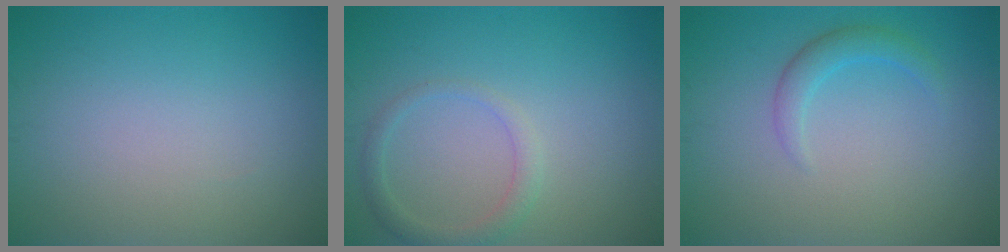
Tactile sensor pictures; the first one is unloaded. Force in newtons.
{"total": 1.9, "press": 1.9, "slide": 0.1}
{"total": 1.9, "press": 1.9, "slide": 0.1}